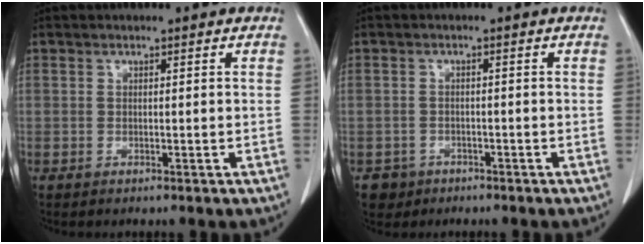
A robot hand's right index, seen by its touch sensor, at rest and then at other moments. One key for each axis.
{"total": 2.8, "fx": -1.6, "fy": 2.3, "fz": -0.2, "tx": 0.002, "ty": 0.010, "tz": -0.025}